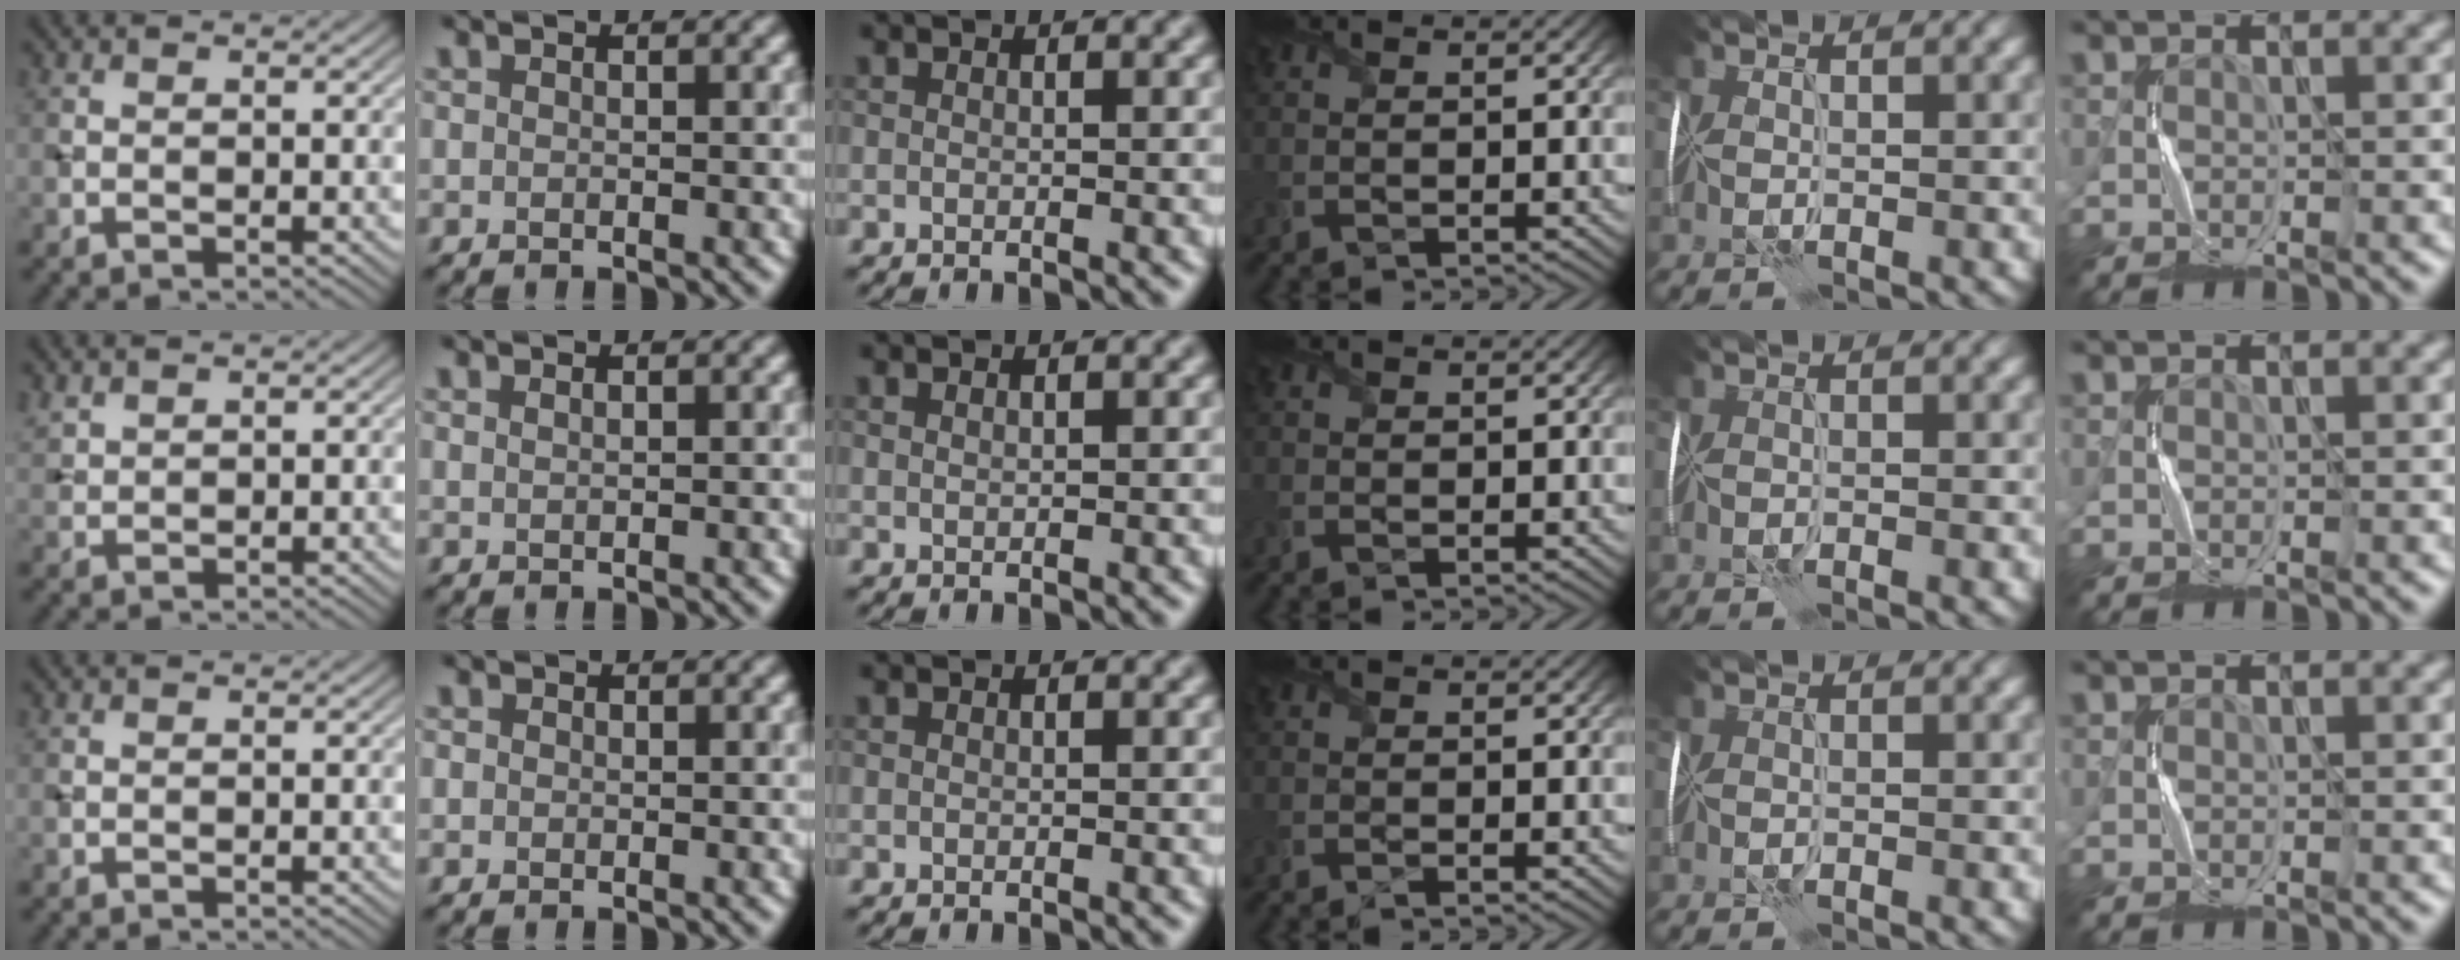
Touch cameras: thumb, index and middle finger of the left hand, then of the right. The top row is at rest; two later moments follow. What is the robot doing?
{"motion": "fold", "object": "wrapping paper"}